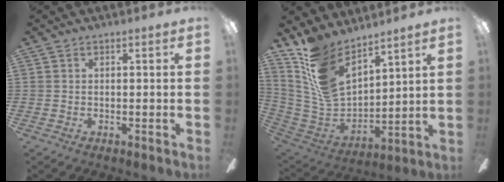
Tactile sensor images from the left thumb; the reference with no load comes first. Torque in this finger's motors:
{"motor_torque": [0.22, 0.29, 1.19, -1.58, 0.12]}